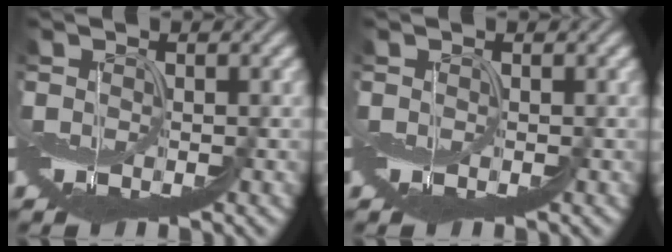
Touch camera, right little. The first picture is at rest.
{"total": 0.0}